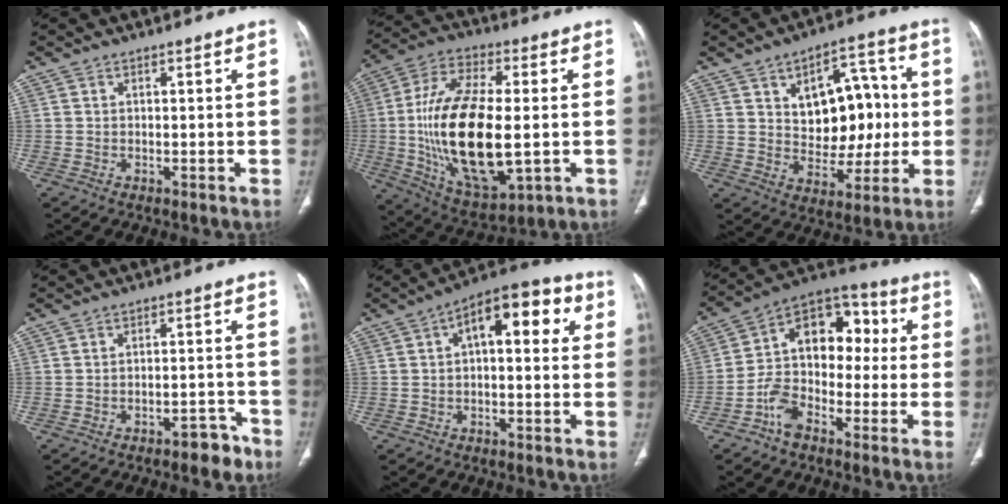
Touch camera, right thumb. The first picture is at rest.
{"total": 24.0, "force": [-1.6, 10.7, 21.5], "torque": [-0.415, -0.003, -0.014]}
{"total": 15.6, "force": [2.2, 9.9, 11.9], "torque": [-0.107, 0.011, 0.040]}
{"total": 4.9, "force": [-3.4, 2.2, 2.6], "torque": [-0.022, 0.037, -0.041]}
{"total": 12.5, "force": [3.2, 5.9, 10.5], "torque": [-0.122, 0.034, 0.039]}
{"total": 13.2, "force": [-3.2, 9.1, 9.0], "torque": [-0.120, 0.053, -0.070]}